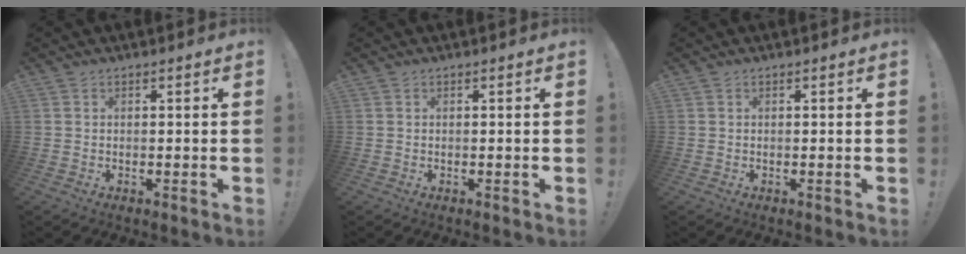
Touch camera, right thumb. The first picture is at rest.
{"total": 0.0}
{"total": 0.0}